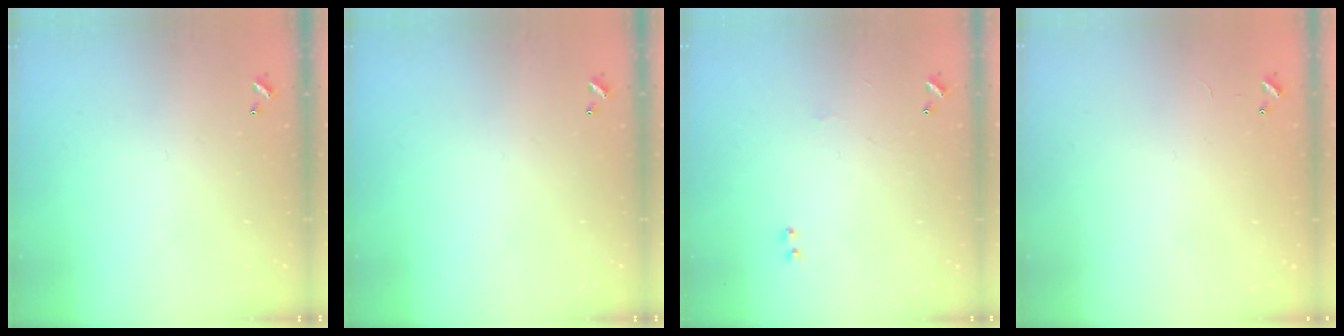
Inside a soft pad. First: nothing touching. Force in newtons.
{"total": 0.0}
{"total": 0.9, "press": 0.8, "slide": 0.5}
{"total": 10.0, "press": 10.0, "slide": 0.3}